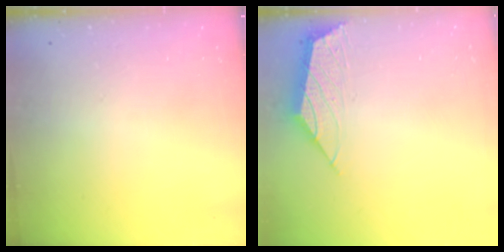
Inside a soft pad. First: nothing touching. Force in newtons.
{"total": 2.0, "press": 2.0, "slide": 0.5}